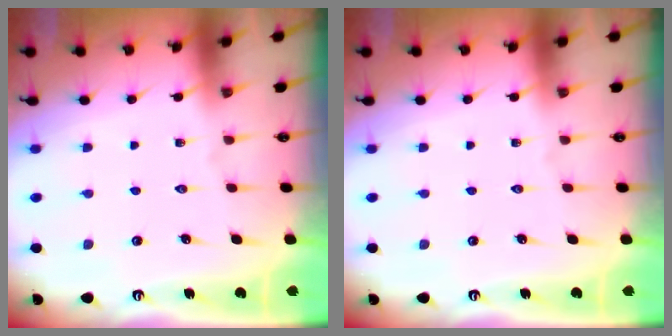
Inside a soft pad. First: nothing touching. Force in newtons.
{"total": 0.0}